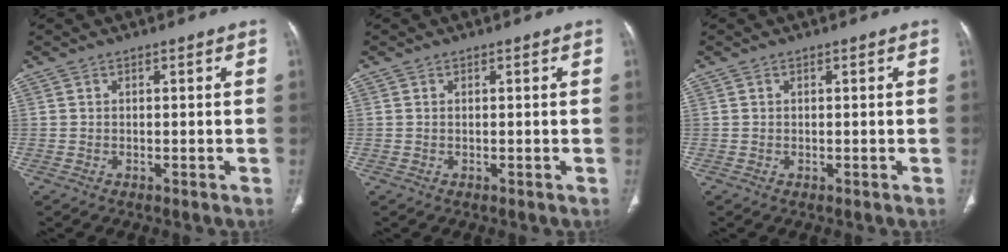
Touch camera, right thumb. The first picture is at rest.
{"total": 0.0}
{"total": 0.0}